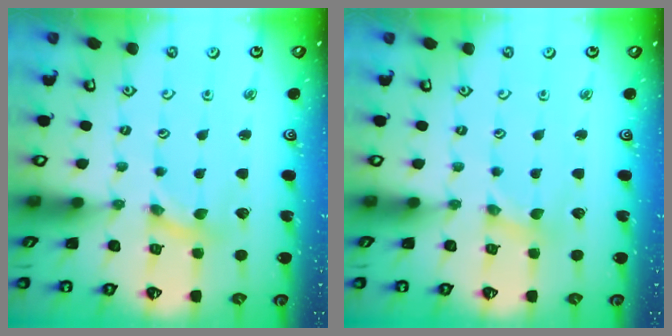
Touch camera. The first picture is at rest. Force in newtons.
{"total": 0.0}